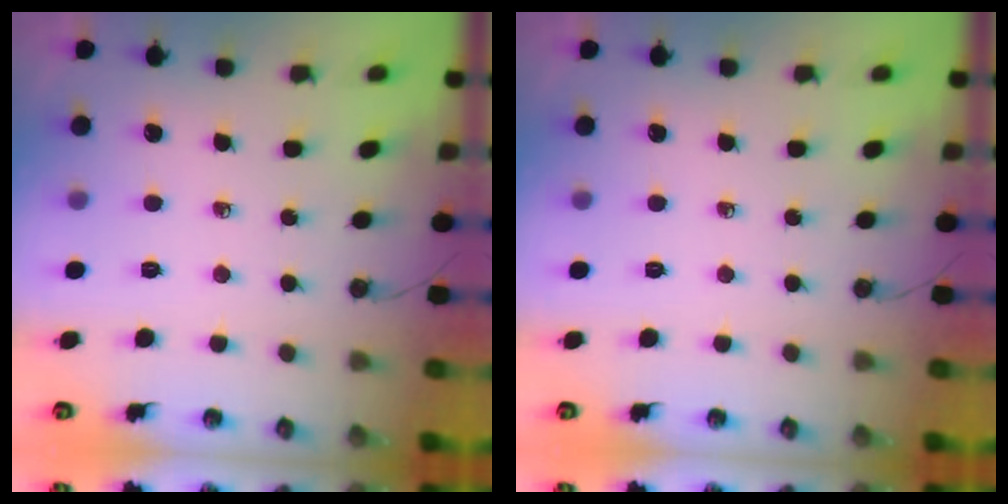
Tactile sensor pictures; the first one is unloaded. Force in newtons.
{"total": 0.0}